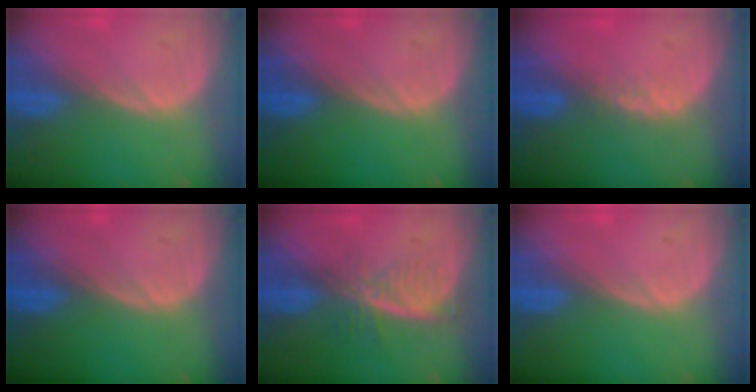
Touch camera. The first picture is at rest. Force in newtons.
{"total": 0.0}
{"total": 1.7, "press": 1.4, "slide": 0.9}
{"total": 0.0}
{"total": 5.9, "press": 5.0, "slide": 3.1}
{"total": 0.0}